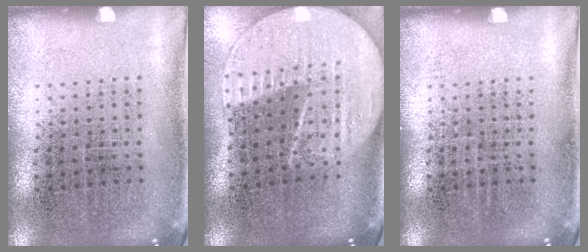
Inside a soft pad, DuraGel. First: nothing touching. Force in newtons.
{"total": 2.2, "press": 2.0, "slide": 1.1}
{"total": 0.0}